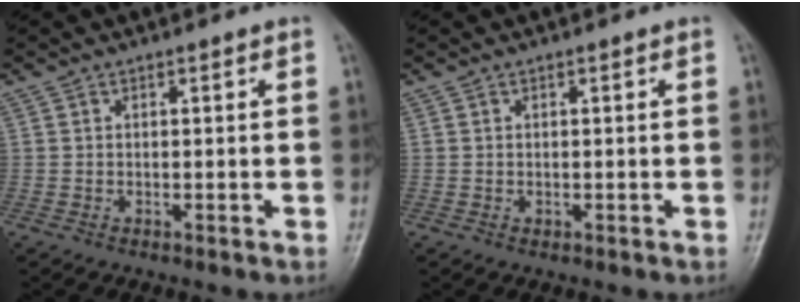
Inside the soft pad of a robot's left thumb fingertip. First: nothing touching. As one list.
[{"total": 0.0}]